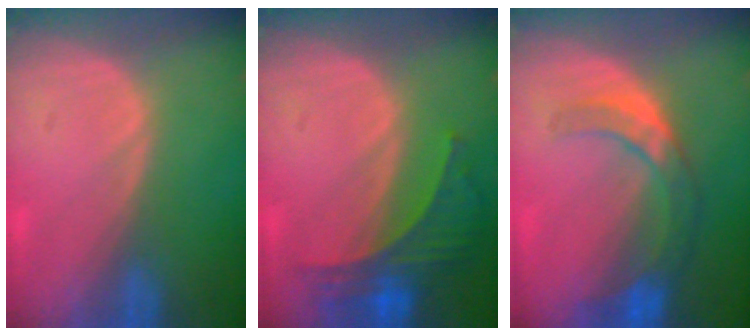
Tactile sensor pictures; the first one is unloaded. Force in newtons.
{"total": 5.8, "press": 5.7, "slide": 0.5}
{"total": 7.3, "press": 6.4, "slide": 3.4}